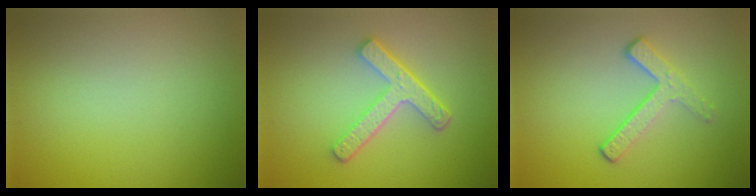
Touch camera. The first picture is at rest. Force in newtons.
{"total": 4.4, "press": 3.4, "slide": 2.9}
{"total": 3.2, "press": 2.3, "slide": 2.2}